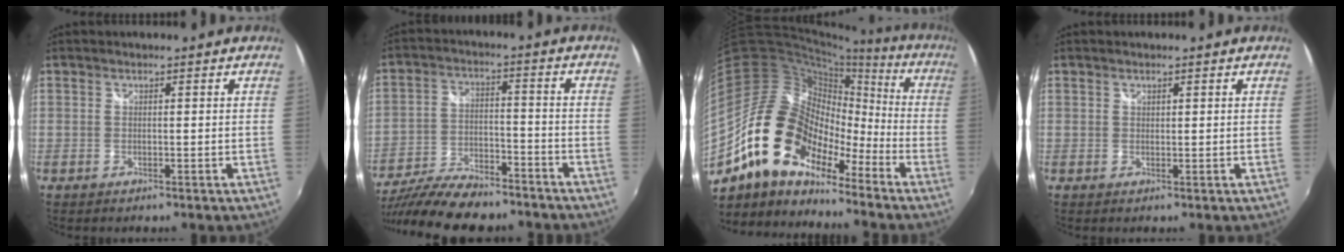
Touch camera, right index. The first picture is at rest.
{"total": 19.4, "force": [-16.0, 5.9, 9.3], "torque": [-0.194, -0.029, -0.257]}
{"total": 16.4, "force": [-10.6, 9.1, 8.5], "torque": [-0.155, 0.006, -0.202]}
{"total": 0.6, "force": [0.5, 0.3, 0.1], "torque": [-0.002, 0.001, 0.008]}